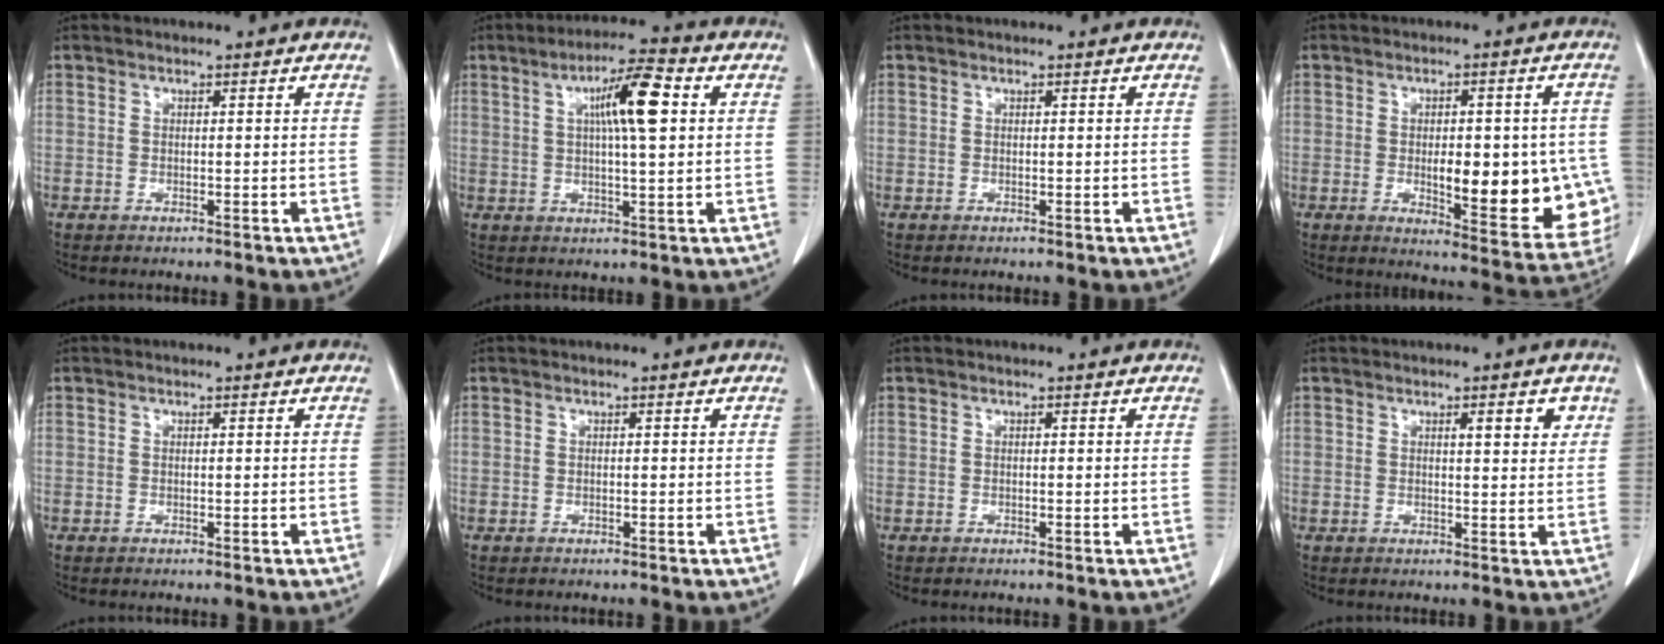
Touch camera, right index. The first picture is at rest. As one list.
[{"total": 9.5, "force": [2.5, 1.1, 9.1], "torque": [-0.151, 0.015, 0.039]}, {"total": 0.0}, {"total": 16.6, "force": [-2.4, 5.7, 15.4], "torque": [-0.142, 0.005, -0.006]}, {"total": 0.0}, {"total": 0.0}, {"total": 0.0}, {"total": 3.4, "force": [1.8, 0.8, 2.8], "torque": [-0.036, -0.004, 0.023]}]